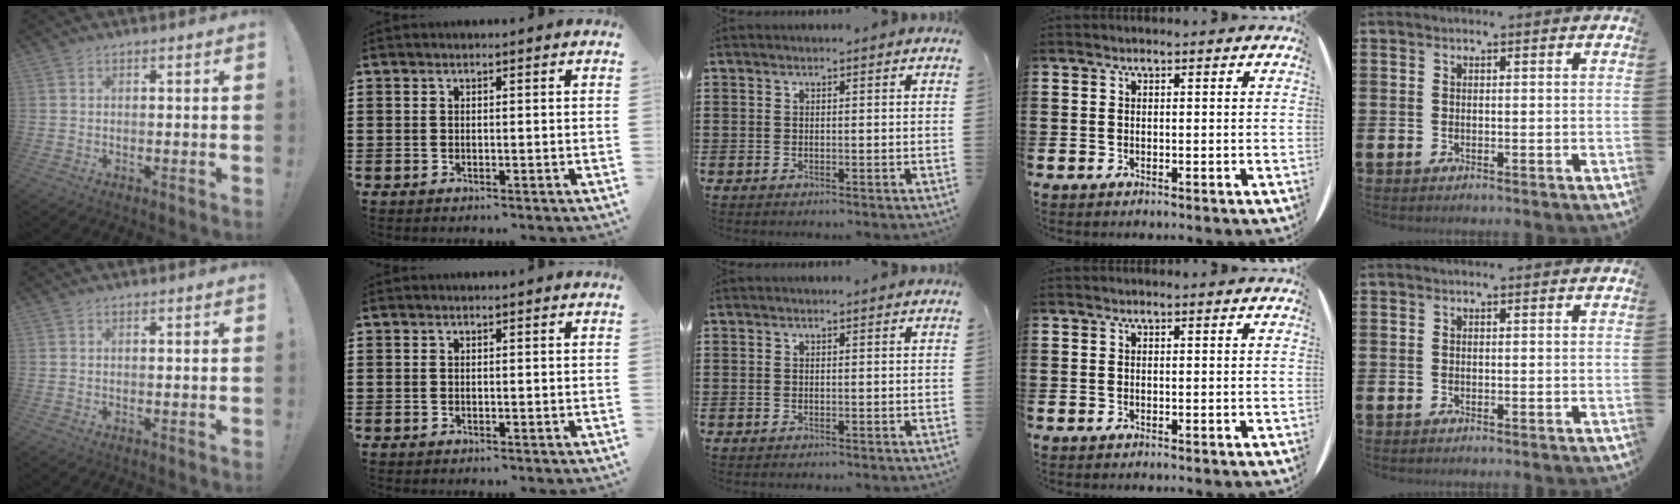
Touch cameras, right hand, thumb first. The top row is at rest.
{}